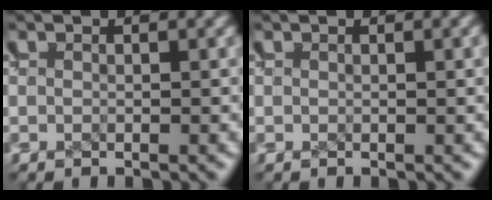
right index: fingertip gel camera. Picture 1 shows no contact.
{"total": 0.0}